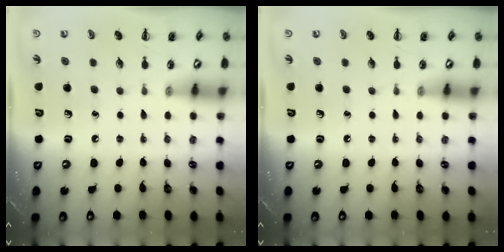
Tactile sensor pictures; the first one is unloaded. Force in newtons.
{"total": 0.0}